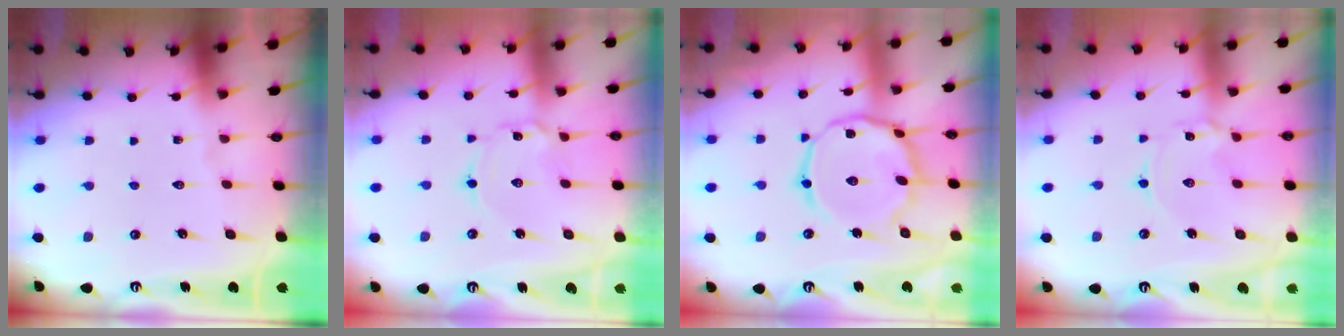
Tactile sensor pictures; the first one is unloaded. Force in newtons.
{"total": 2.0, "press": 2.0, "slide": 0.2}
{"total": 14.9, "press": 14.8, "slide": 0.8}
{"total": 0.9, "press": 0.9, "slide": 0.1}